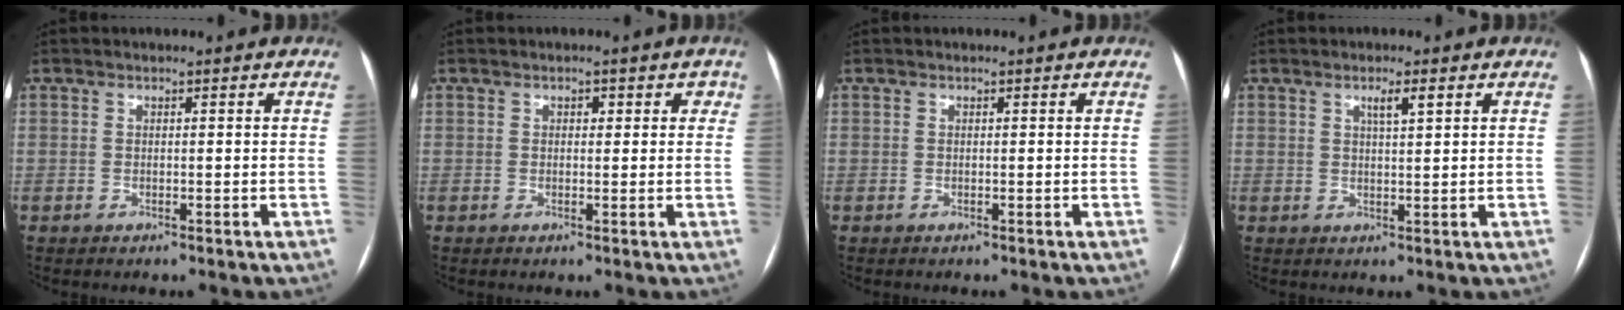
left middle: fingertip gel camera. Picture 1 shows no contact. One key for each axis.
{"total": 1.8, "fx": 0.7, "fy": 1.4, "fz": 0.9, "tx": 0.002, "ty": 0.011, "tz": 0.004}
{"total": 0.0}
{"total": 2.3, "fx": 1.2, "fy": 0.1, "fz": 1.9, "tx": -0.039, "ty": 0.000, "tz": 0.021}